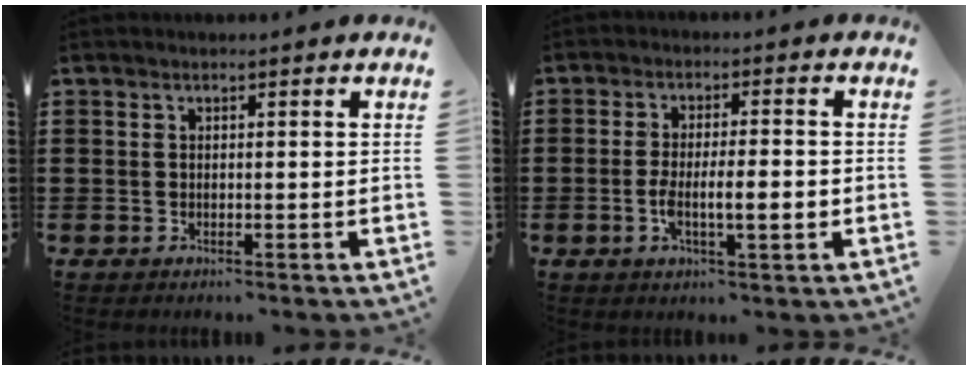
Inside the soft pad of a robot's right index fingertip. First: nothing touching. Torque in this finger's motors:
{"motor_torque": [1.47, -0.64, 0.65, 0.10]}